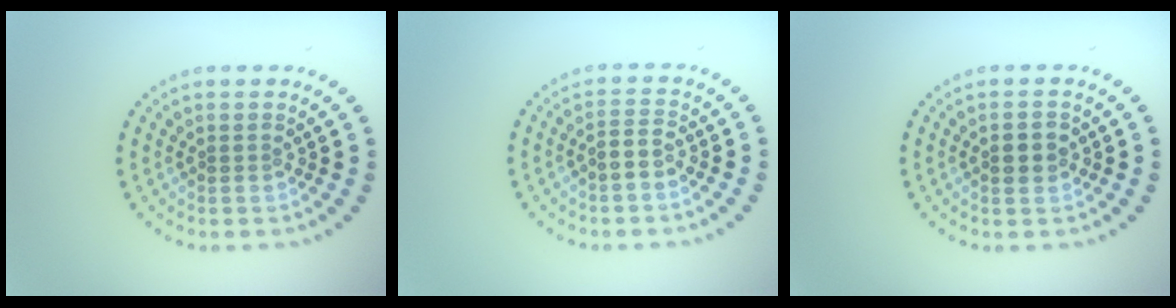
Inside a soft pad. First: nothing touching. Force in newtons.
{"total": 1.5, "press": 1.3, "slide": 0.9}
{"total": 1.7, "press": 1.7, "slide": 0.3}